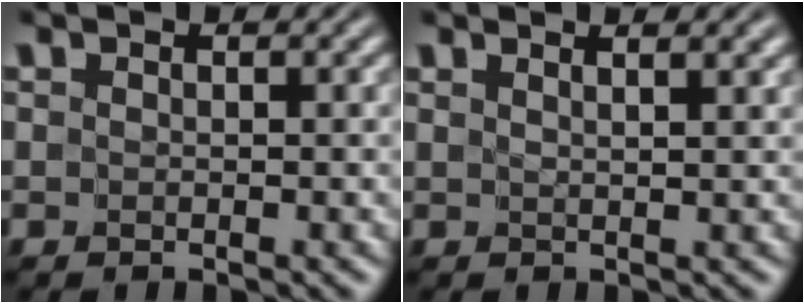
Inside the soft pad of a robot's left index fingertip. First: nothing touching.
{"total": 3.6, "force": [2.7, 1.2, 2.1], "torque": [-0.003, 0.026, 0.007]}